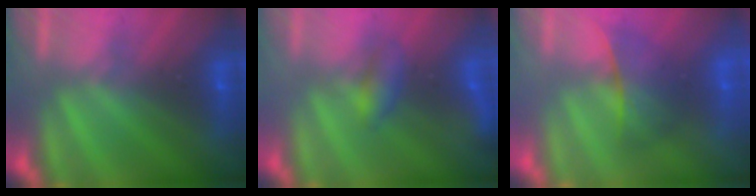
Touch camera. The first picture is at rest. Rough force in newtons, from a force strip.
{"total": 2.1}
{"total": 2.3}